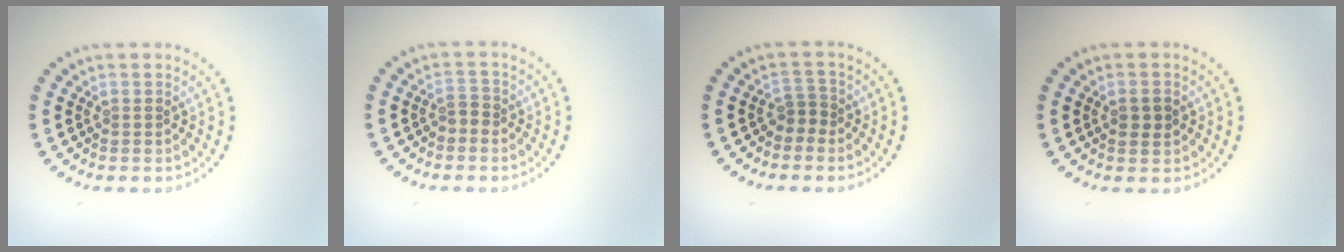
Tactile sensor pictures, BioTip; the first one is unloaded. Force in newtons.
{"total": 1.2, "press": 1.0, "slide": 0.6}
{"total": 1.3, "press": 1.0, "slide": 0.9}
{"total": 1.6, "press": 1.6, "slide": 0.1}